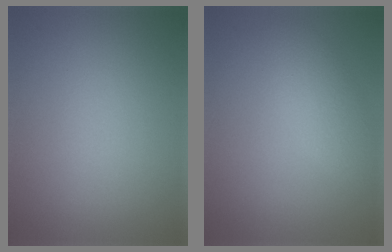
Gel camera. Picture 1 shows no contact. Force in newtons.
{"total": 2.8, "press": 2.8, "slide": 0.2}